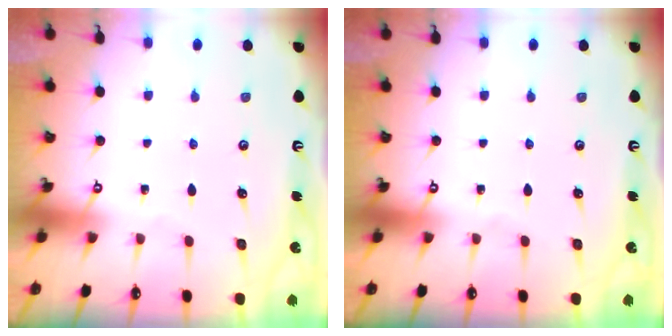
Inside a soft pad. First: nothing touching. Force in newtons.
{"total": 0.0}